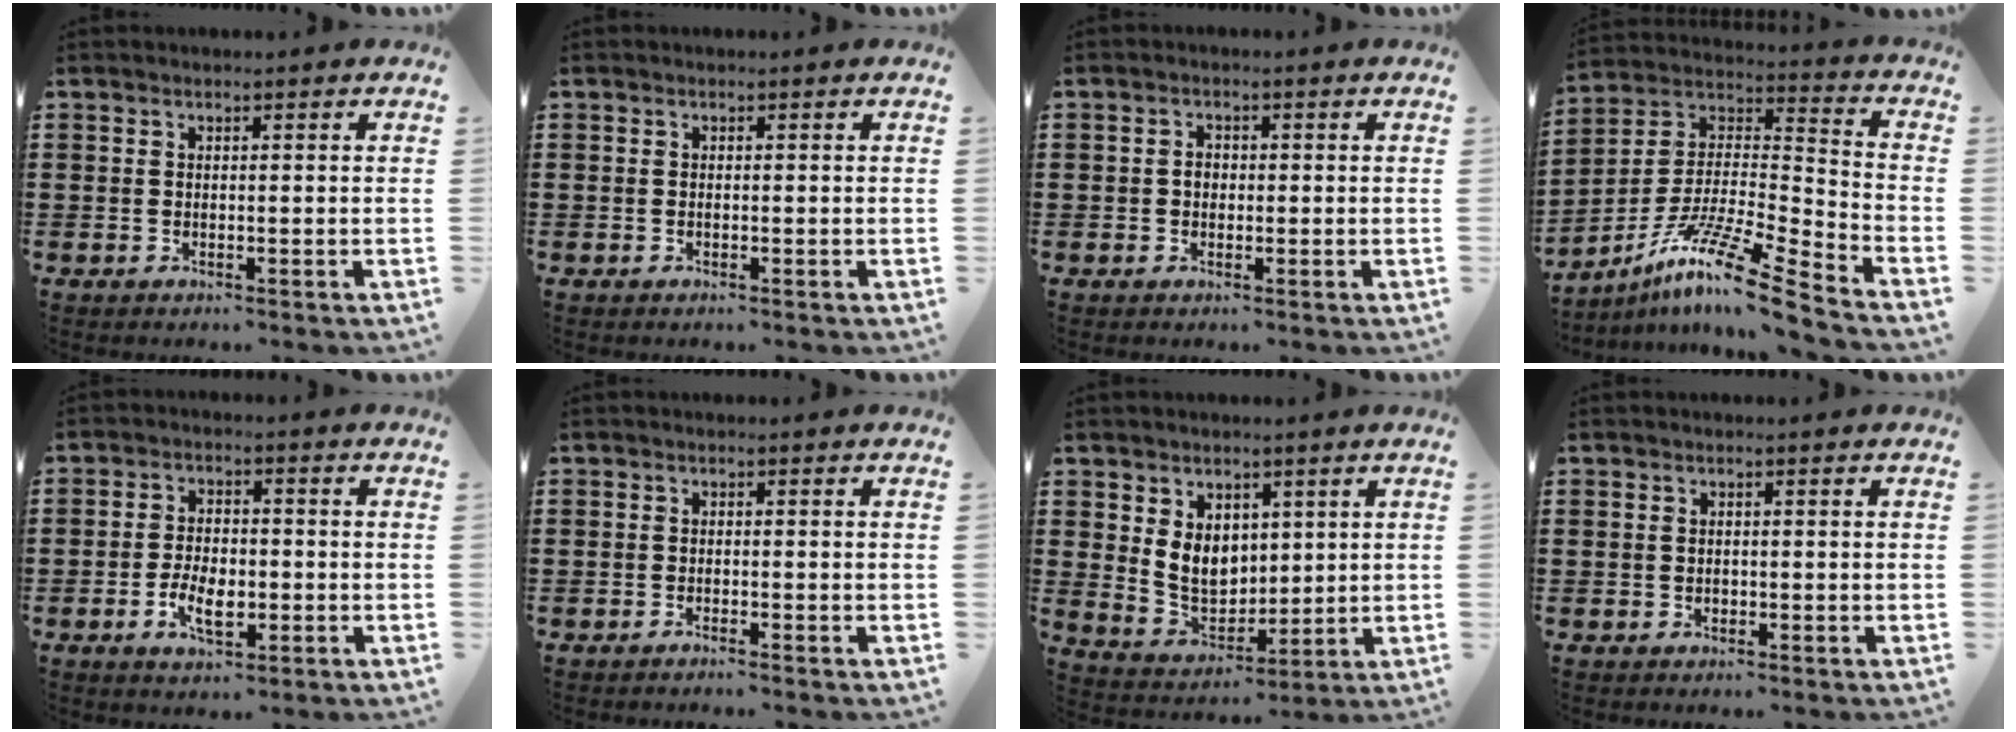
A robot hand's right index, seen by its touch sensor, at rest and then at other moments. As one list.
[{"total": 0.0}, {"total": 1.6, "force": [-0.2, 1.2, 1.1], "torque": [-0.023, 0.006, -0.005]}, {"total": 13.0, "force": [-10.1, 0.1, 8.1], "torque": [-0.149, 0.012, -0.199]}, {"total": 5.4, "force": [-1.6, 2.8, 4.2], "torque": [-0.079, -0.001, -0.033]}, {"total": 0.9, "force": [-0.8, -0.1, 0.2], "torque": [-0.006, -0.002, -0.016]}, {"total": 7.0, "force": [1.9, 5.5, 3.9], "torque": [-0.075, 0.006, 0.037]}, {"total": 0.5, "force": [-0.1, 0.4, 0.3], "torque": [-0.008, 0.001, -0.002]}]